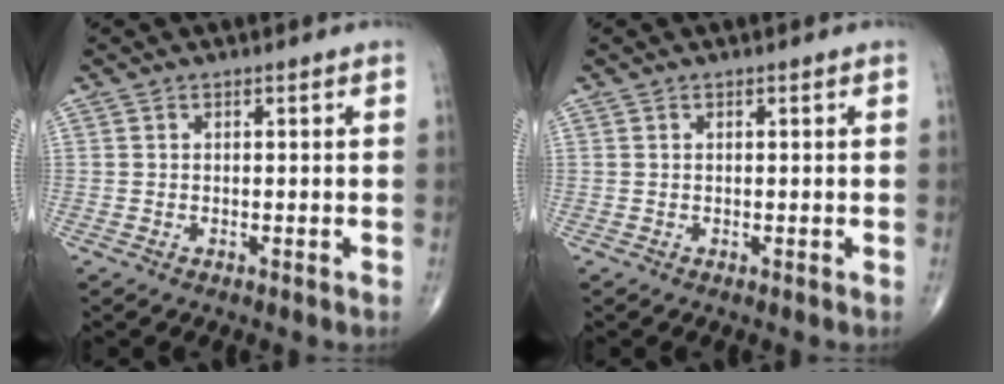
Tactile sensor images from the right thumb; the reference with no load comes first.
{"total": 0.0}